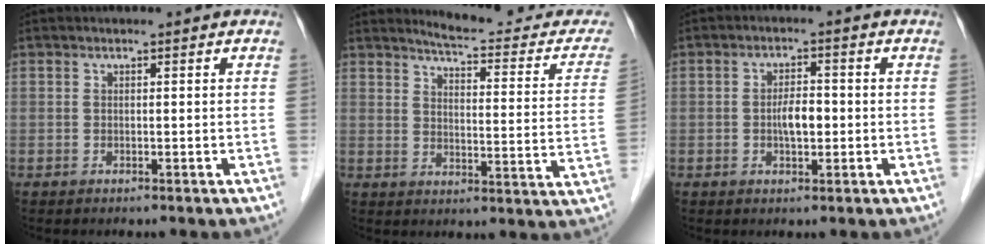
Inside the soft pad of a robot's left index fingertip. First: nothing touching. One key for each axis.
{"total": 15.2, "fx": 14.5, "fy": 2.0, "fz": 4.1, "tx": -0.038, "ty": -0.062, "tz": 0.158}
{"total": 3.5, "fx": -0.6, "fy": 1.4, "fz": 3.1, "tx": -0.057, "ty": -0.001, "tz": -0.012}